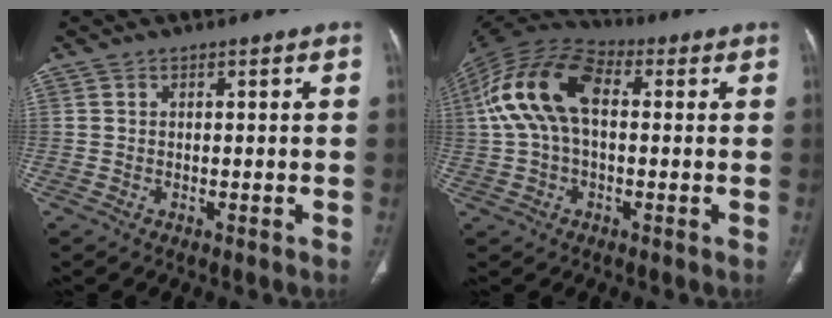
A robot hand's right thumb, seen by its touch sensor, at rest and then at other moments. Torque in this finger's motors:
{"motor_torque": [-0.08, 0.82, 1.11, -0.50, 0.40]}